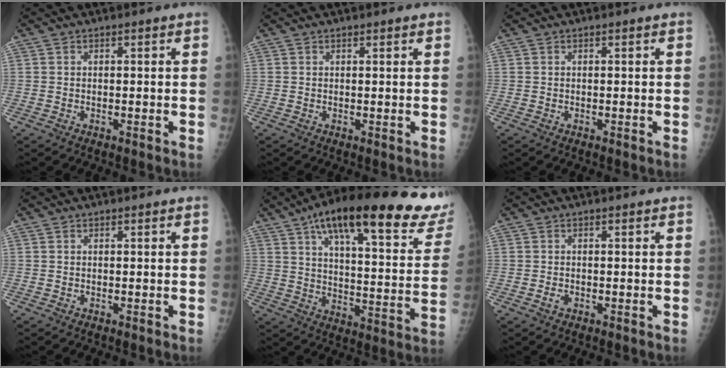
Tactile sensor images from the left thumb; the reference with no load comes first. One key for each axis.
{"total": 1.0, "fx": 0.8, "fy": 0.2, "fz": 0.6, "tx": -0.004, "ty": 0.000, "tz": 0.011}
{"total": 0.0}
{"total": 0.0}
{"total": 31.2, "fx": 20.4, "fy": 8.5, "fz": 22.0, "tx": -0.291, "ty": -0.038, "tz": 0.279}
{"total": 0.9, "fx": -0.4, "fy": 0.6, "fz": 0.6, "tx": -0.013, "ty": 0.002, "tz": -0.006}